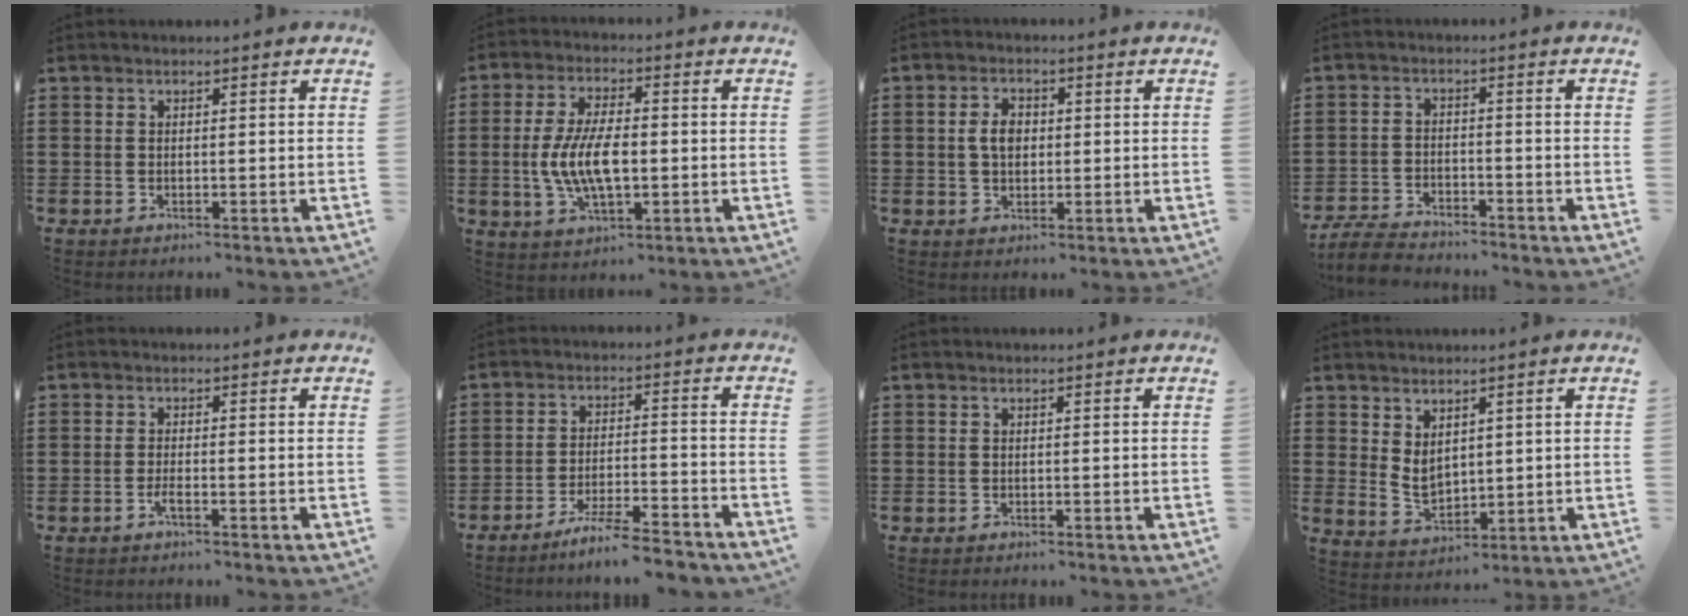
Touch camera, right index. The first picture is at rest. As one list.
[{"total": 8.9, "force": [-1.0, 4.0, 7.8], "torque": [-0.173, -0.002, -0.023]}, {"total": 3.6, "force": [0.3, 2.4, 2.7], "torque": [-0.059, 0.011, 0.003]}, {"total": 4.6, "force": [-4.4, 0.7, 0.9], "torque": [-0.036, -0.001, -0.095]}, {"total": 1.6, "force": [-0.9, 0.1, 1.4], "torque": [-0.032, -0.005, -0.018]}, {"total": 6.1, "force": [-5.6, -0.3, 2.6], "torque": [-0.047, -0.010, -0.105]}, {"total": 0.0}, {"total": 3.9, "force": [2.2, 2.6, 2.0], "torque": [-0.040, -0.002, 0.040]}]